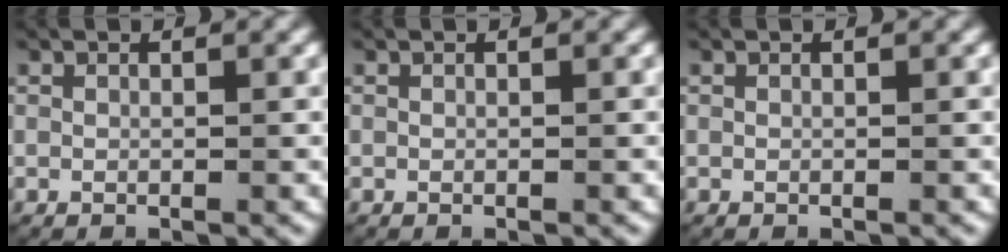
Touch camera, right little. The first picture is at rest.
{"total": 0.0}
{"total": 0.0}